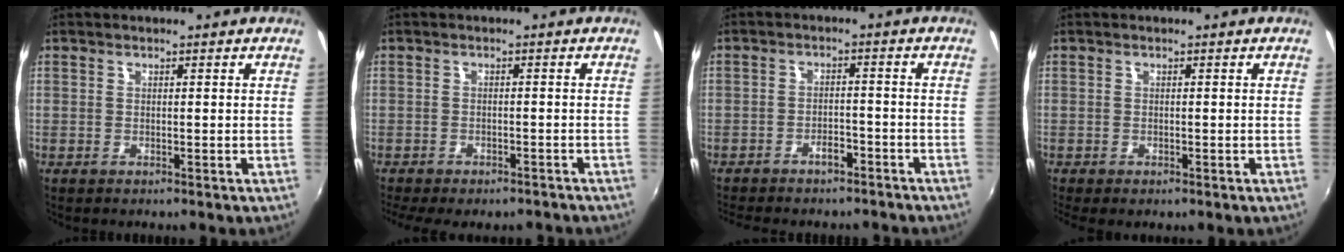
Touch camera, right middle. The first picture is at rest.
{"total": 9.2, "force": [-7.6, 2.9, 4.2], "torque": [-0.096, -0.026, -0.106]}
{"total": 7.3, "force": [-6.2, 2.6, 2.6], "torque": [-0.067, 0.001, -0.084]}
{"total": 1.8, "force": [-1.2, 0.7, 1.1], "torque": [-0.022, -0.009, -0.016]}